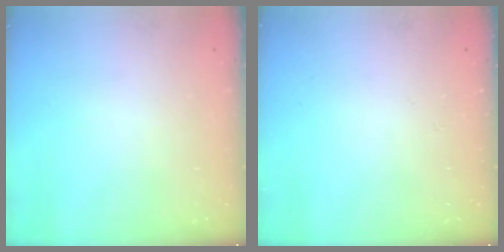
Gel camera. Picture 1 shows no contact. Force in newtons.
{"total": 0.0}